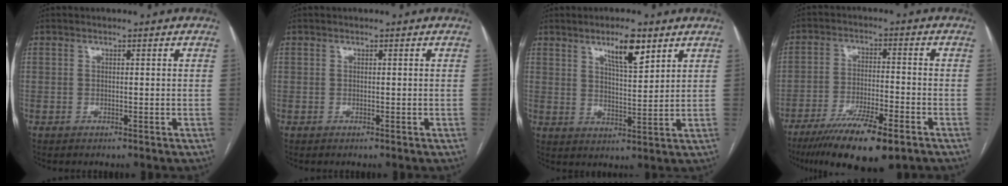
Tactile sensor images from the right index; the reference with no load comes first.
{"total": 0.0}
{"total": 6.9, "force": [4.3, 1.4, 5.2], "torque": [-0.091, -0.003, 0.074]}
{"total": 13.1, "force": [-8.9, 2.6, 9.3], "torque": [-0.162, -0.027, -0.146]}